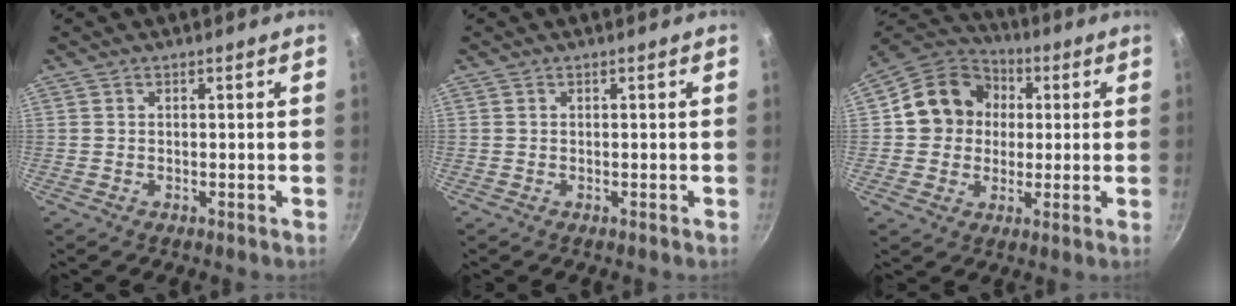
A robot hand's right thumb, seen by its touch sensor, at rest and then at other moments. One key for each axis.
{"total": 0.0}
{"total": 13.7, "fx": 1.9, "fy": 12.1, "fz": 6.1, "tx": -0.070, "ty": 0.024, "tz": 0.016}